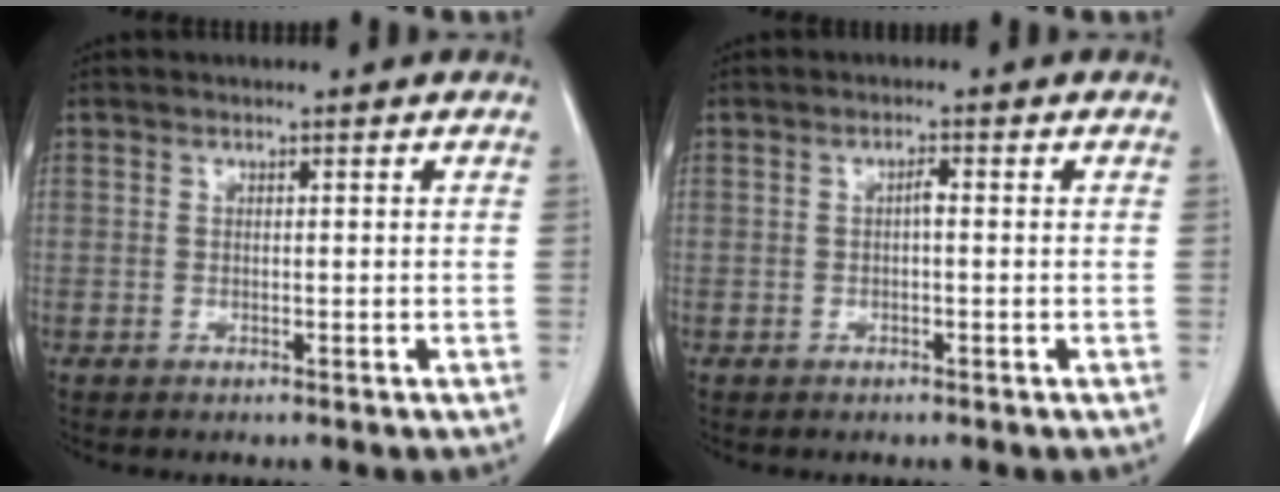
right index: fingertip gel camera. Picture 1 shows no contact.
{"total": 1.1, "force": [-0.1, 0.3, 1.1], "torque": [-0.019, 0.003, -0.002]}